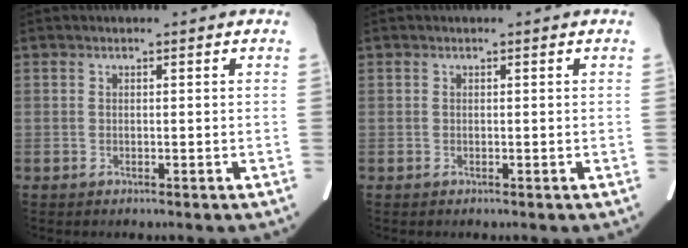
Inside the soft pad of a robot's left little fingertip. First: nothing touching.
{"total": 0.0}